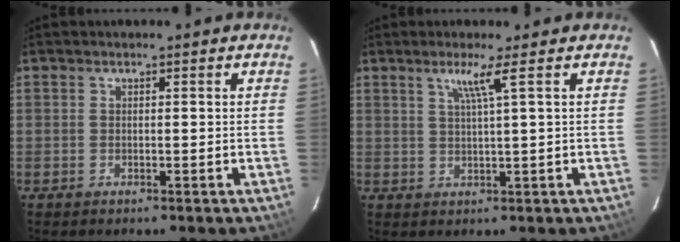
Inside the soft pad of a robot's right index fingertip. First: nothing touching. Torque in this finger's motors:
{"motor_torque": [0.02, 0.01, 0.04, 0.07]}